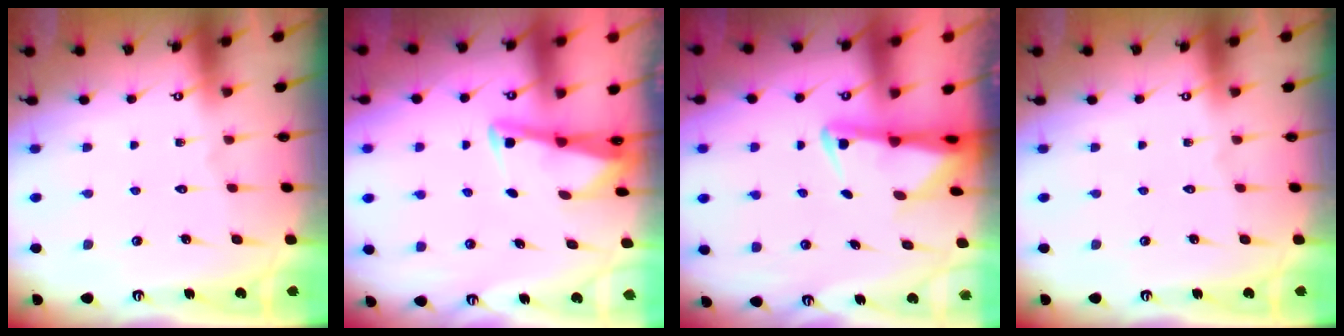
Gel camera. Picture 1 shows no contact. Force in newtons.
{"total": 2.9, "press": 2.9, "slide": 0.3}
{"total": 2.5, "press": 2.4, "slide": 0.5}
{"total": 0.0}